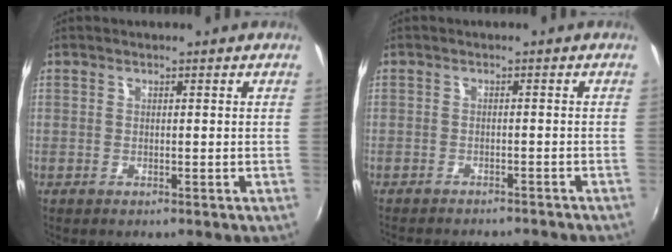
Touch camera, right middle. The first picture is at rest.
{"total": 8.2, "force": [-7.4, 1.5, 3.2], "torque": [-0.075, -0.017, -0.103]}